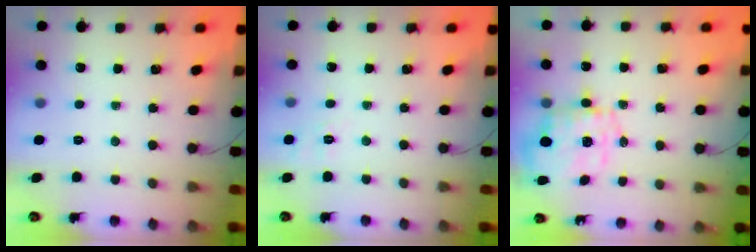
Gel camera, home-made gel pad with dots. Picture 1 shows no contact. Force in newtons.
{"total": 1.8, "press": 0.1, "slide": 1.8}
{"total": 10.0, "press": 9.9, "slide": 1.3}